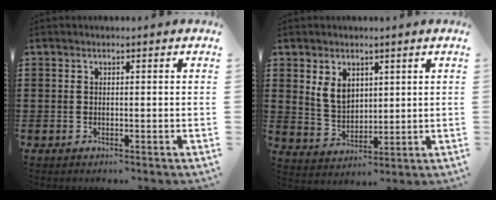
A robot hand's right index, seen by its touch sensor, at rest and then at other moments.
{"total": 5.0, "force": [2.2, 3.4, 2.8], "torque": [-0.068, 0.010, 0.041]}